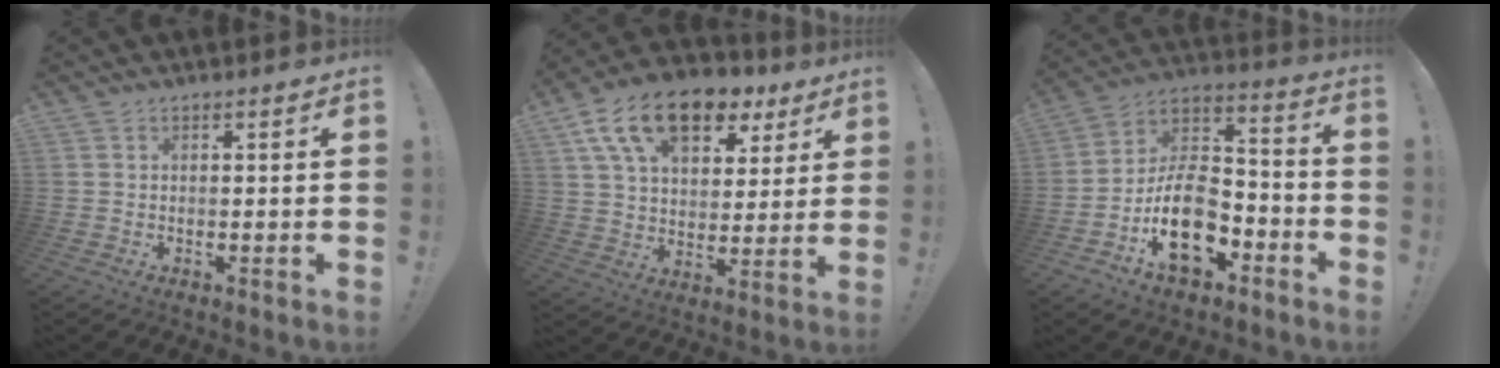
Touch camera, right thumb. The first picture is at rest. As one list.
[{"total": 18.1, "force": [10.1, 10.3, 10.9], "torque": [-0.185, -0.047, 0.182]}, {"total": 19.0, "force": [-8.3, 12.1, 12.0], "torque": [-0.191, 0.048, -0.132]}]